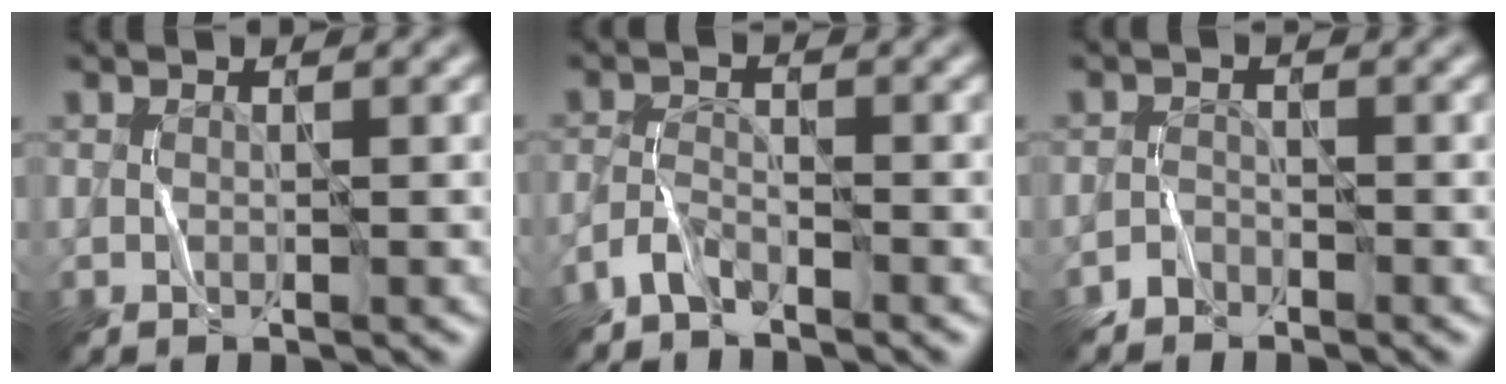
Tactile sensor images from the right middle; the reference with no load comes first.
{"total": 2.0, "force": [-1.9, 0.2, 0.2], "torque": [-0.008, 0.009, -0.044]}
{"total": 1.2, "force": [-1.1, 0.3, -0.5], "torque": [0.009, 0.012, -0.022]}